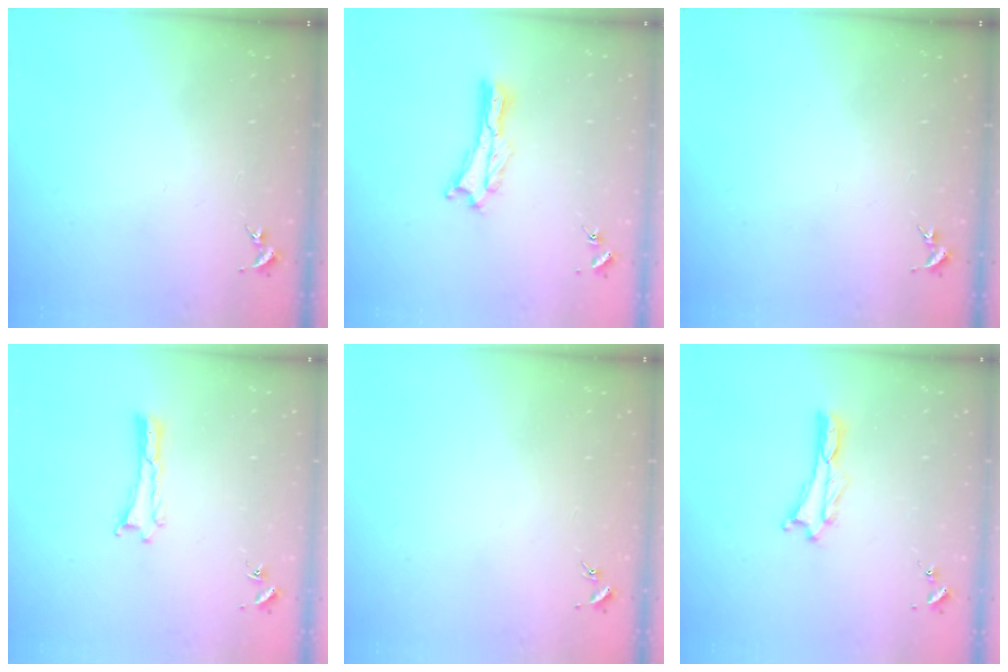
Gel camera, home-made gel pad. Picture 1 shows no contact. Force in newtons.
{"total": 0.7, "press": 0.7, "slide": 0.2}
{"total": 0.0}
{"total": 0.0}
{"total": 0.0}
{"total": 0.5, "press": 0.5, "slide": 0.2}